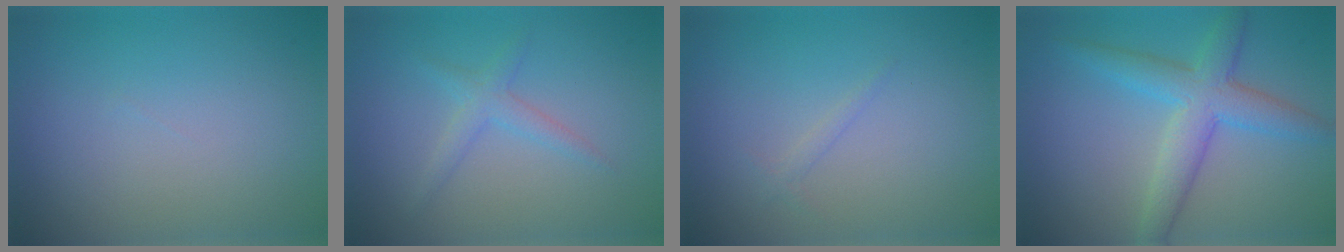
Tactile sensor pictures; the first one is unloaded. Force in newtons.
{"total": 1.8, "press": 1.8, "slide": 0.1}
{"total": 0.6, "press": 0.6, "slide": 0.1}
{"total": 4.8, "press": 4.8, "slide": 0.2}